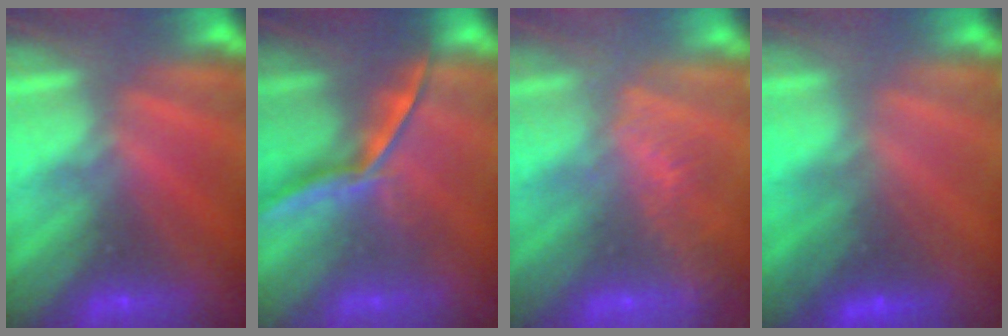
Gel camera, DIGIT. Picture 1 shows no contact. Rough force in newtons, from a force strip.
{"total": 1.4}
{"total": 2.9}
{"total": 2.3}